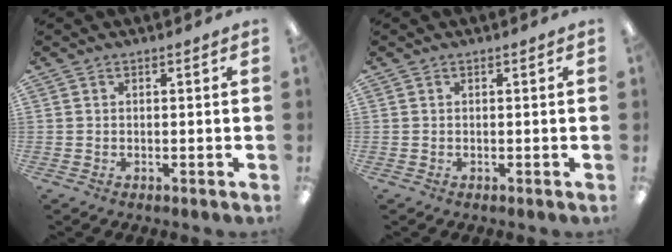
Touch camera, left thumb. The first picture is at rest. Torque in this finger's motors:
{"motor_torque": [0.00, 0.01, 0.00, 0.00, 0.00]}